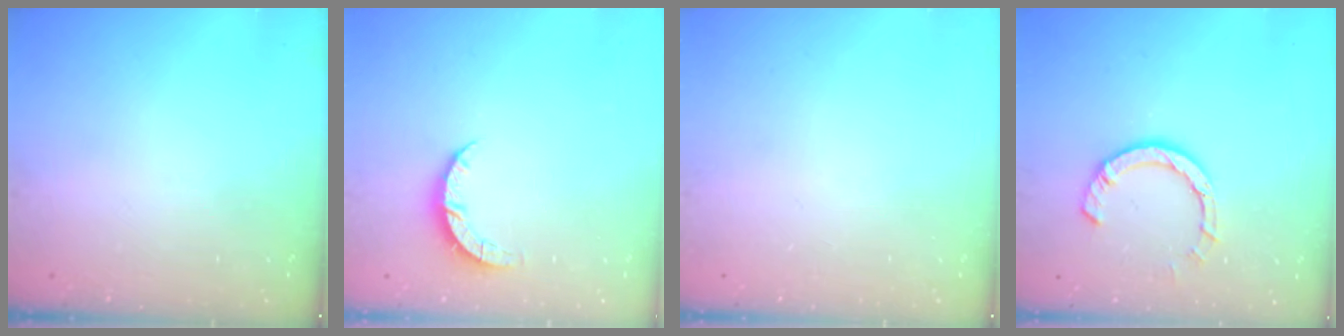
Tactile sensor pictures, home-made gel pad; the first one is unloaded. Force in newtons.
{"total": 4.4, "press": 4.4, "slide": 0.3}
{"total": 0.0}
{"total": 7.8, "press": 7.7, "slide": 1.2}